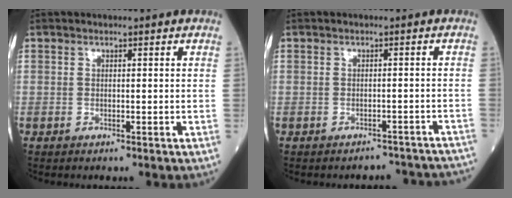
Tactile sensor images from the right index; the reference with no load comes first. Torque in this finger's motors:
{"motor_torque": [-0.45, -0.09, -0.06, -0.02]}